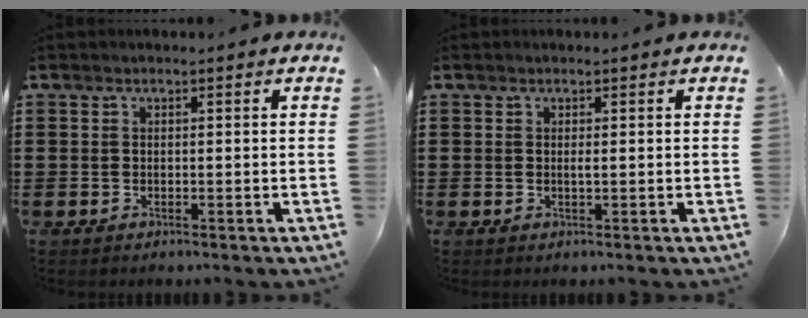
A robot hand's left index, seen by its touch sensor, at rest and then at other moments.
{"total": 0.7, "force": [0.2, 0.0, 0.7], "torque": [-0.012, -0.004, 0.004]}